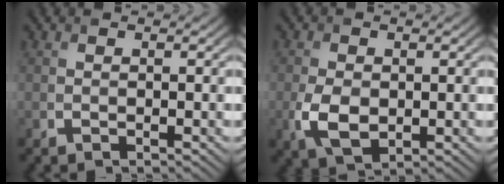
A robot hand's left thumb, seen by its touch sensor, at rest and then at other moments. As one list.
[{"total": 4.7, "force": [-0.8, 3.1, 3.5], "torque": [-0.086, -0.012, -0.015]}]